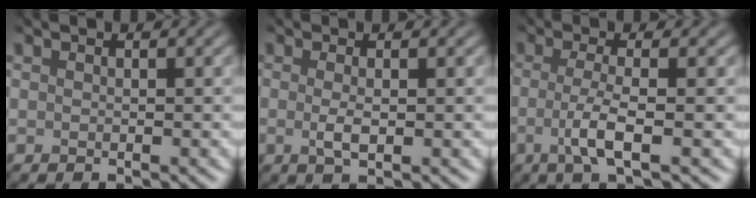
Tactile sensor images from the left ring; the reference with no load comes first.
{"total": 1.9, "force": [-0.6, 0.4, 1.7], "torque": [-0.032, -0.005, -0.003]}
{"total": 4.0, "force": [-1.7, 0.8, 3.5], "torque": [-0.067, -0.010, -0.026]}